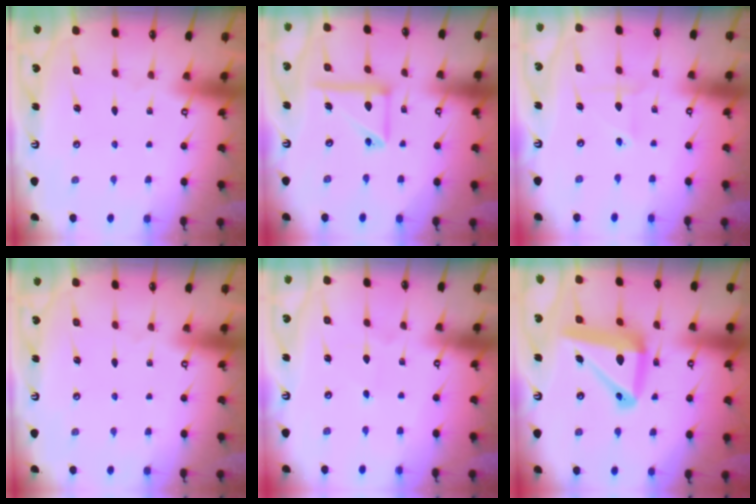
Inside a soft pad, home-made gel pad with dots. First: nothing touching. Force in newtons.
{"total": 12.6, "press": 12.5, "slide": 1.5}
{"total": 2.3, "press": 2.3, "slide": 0.5}
{"total": 0.0}
{"total": 1.8, "press": 1.8, "slide": 0.2}
{"total": 16.6, "press": 16.5, "slide": 2.1}